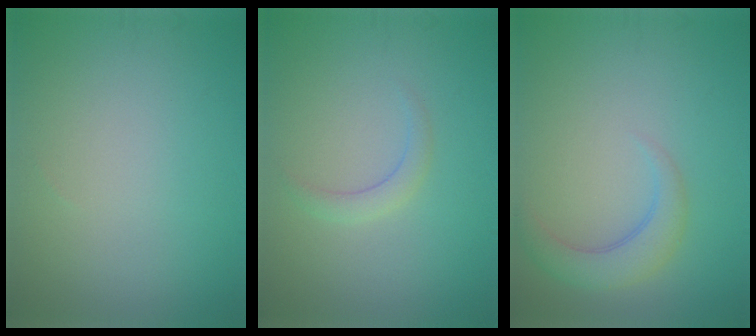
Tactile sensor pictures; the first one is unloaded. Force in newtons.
{"total": 1.4, "press": 1.4, "slide": 0.0}
{"total": 2.8, "press": 2.8, "slide": 0.3}